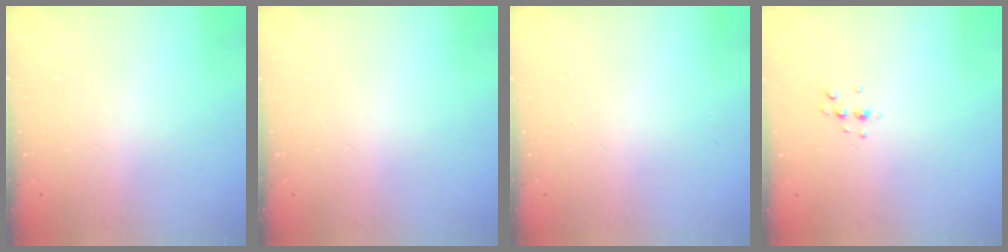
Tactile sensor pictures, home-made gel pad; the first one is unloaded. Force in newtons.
{"total": 0.0}
{"total": 0.0}
{"total": 3.7, "press": 3.6, "slide": 0.7}